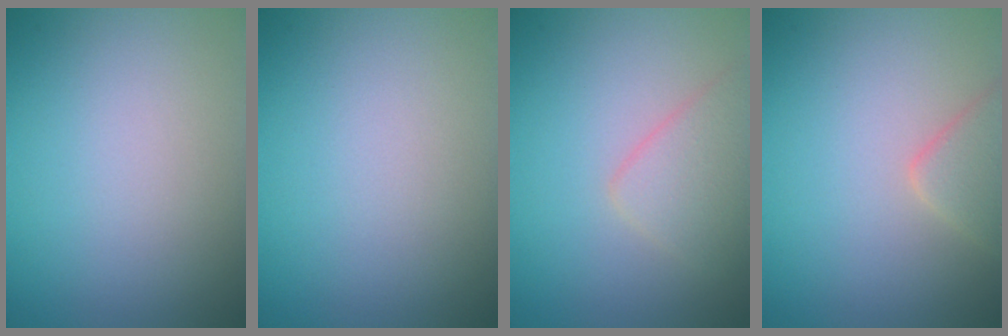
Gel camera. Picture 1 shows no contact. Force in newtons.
{"total": 0.0}
{"total": 2.7, "press": 2.7, "slide": 0.1}
{"total": 2.3, "press": 2.3, "slide": 0.2}